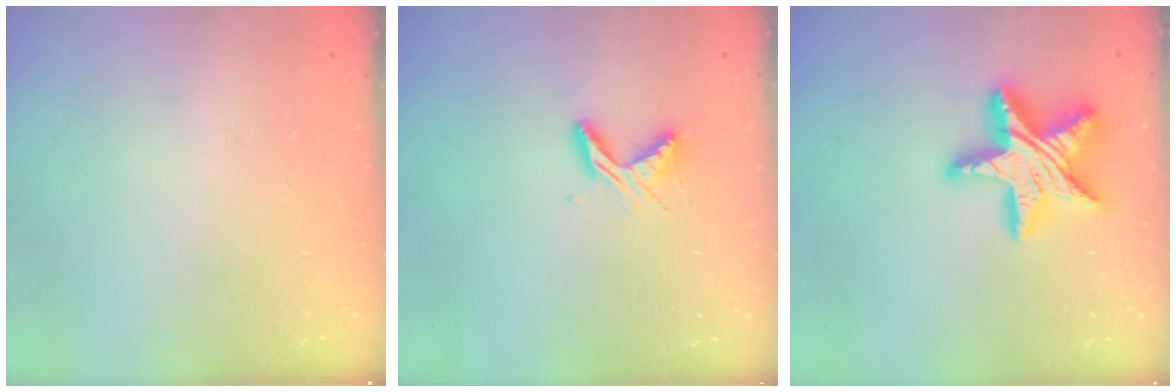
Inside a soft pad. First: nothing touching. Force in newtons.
{"total": 5.4, "press": 5.4, "slide": 0.5}
{"total": 18.5, "press": 18.4, "slide": 1.6}